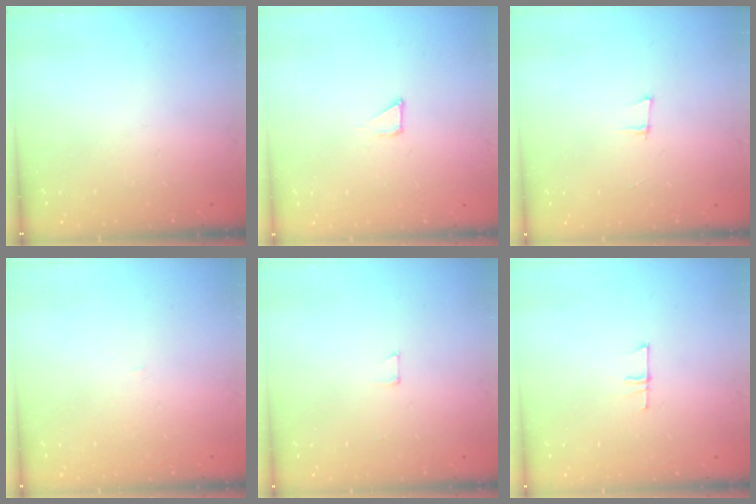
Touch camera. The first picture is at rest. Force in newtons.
{"total": 1.2, "press": 1.2, "slide": 0.0}
{"total": 5.8, "press": 5.1, "slide": 2.8}
{"total": 0.9, "press": 0.9, "slide": 0.1}
{"total": 2.9, "press": 2.9, "slide": 0.2}
{"total": 5.3, "press": 5.3, "slide": 0.4}